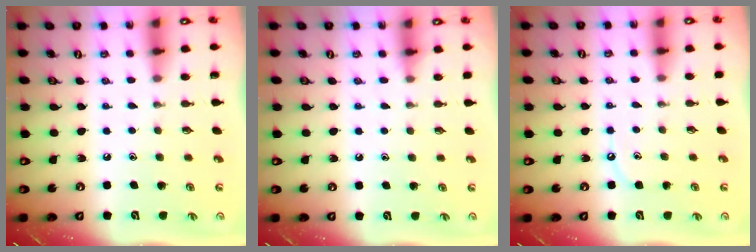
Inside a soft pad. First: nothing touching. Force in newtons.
{"total": 4.3, "press": 4.3, "slide": 0.5}
{"total": 4.0, "press": 3.9, "slide": 0.6}